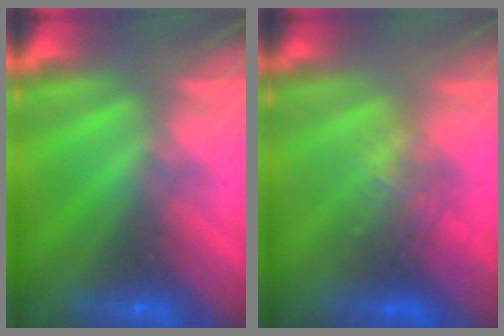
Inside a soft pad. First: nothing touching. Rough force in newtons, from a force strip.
{"total": 2.6}